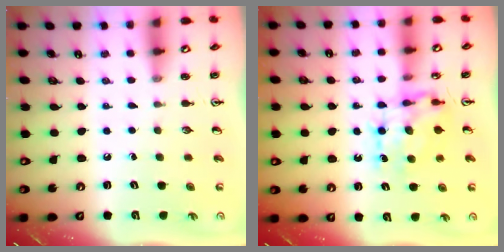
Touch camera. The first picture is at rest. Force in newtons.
{"total": 8.1, "press": 8.1, "slide": 0.8}